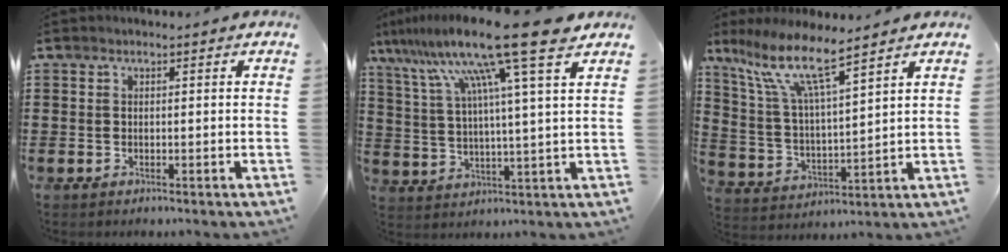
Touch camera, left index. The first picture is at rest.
{"total": 16.4, "force": [10.9, -0.4, 12.3], "torque": [-0.268, -0.040, 0.169]}
{"total": 9.9, "force": [7.4, 1.5, 6.5], "torque": [-0.151, -0.034, 0.127]}